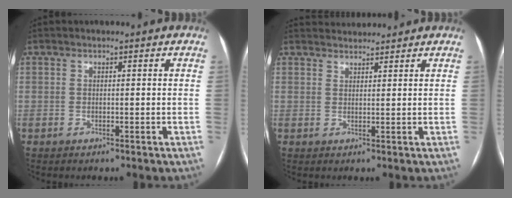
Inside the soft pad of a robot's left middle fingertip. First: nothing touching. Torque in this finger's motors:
{"motor_torque": [0.07, -0.15, -0.12, -0.04]}